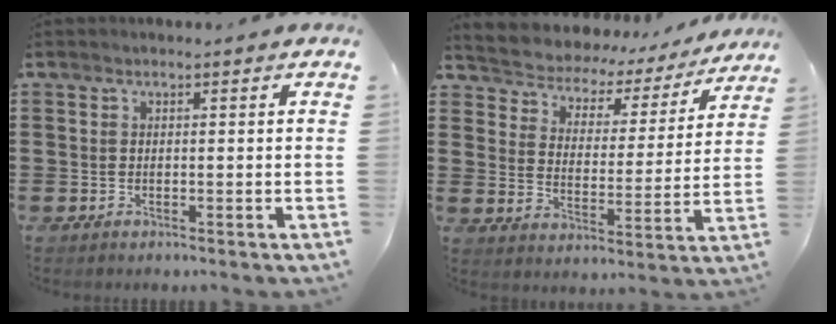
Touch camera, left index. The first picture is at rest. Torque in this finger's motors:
{"motor_torque": [0.98, -1.16, 0.28, 0.08]}